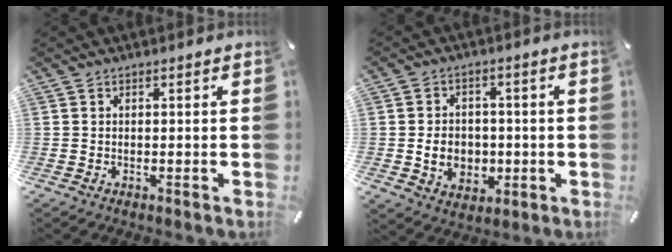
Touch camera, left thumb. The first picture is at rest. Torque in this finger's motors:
{"motor_torque": [-0.57, 0.94, 0.73, -0.10, 0.05]}